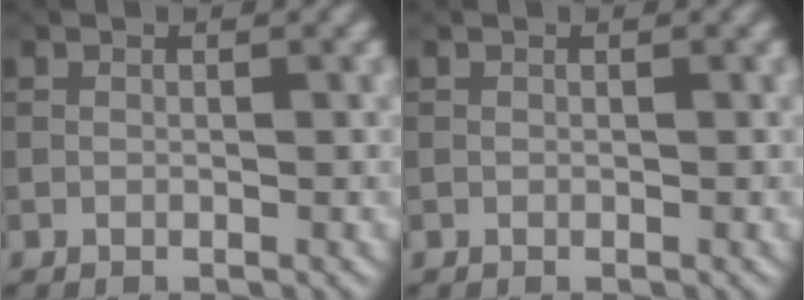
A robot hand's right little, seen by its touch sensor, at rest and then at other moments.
{"total": 0.0}